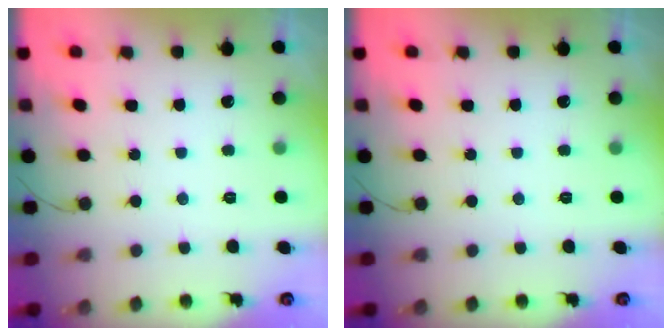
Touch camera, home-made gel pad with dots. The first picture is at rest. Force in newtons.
{"total": 0.0}